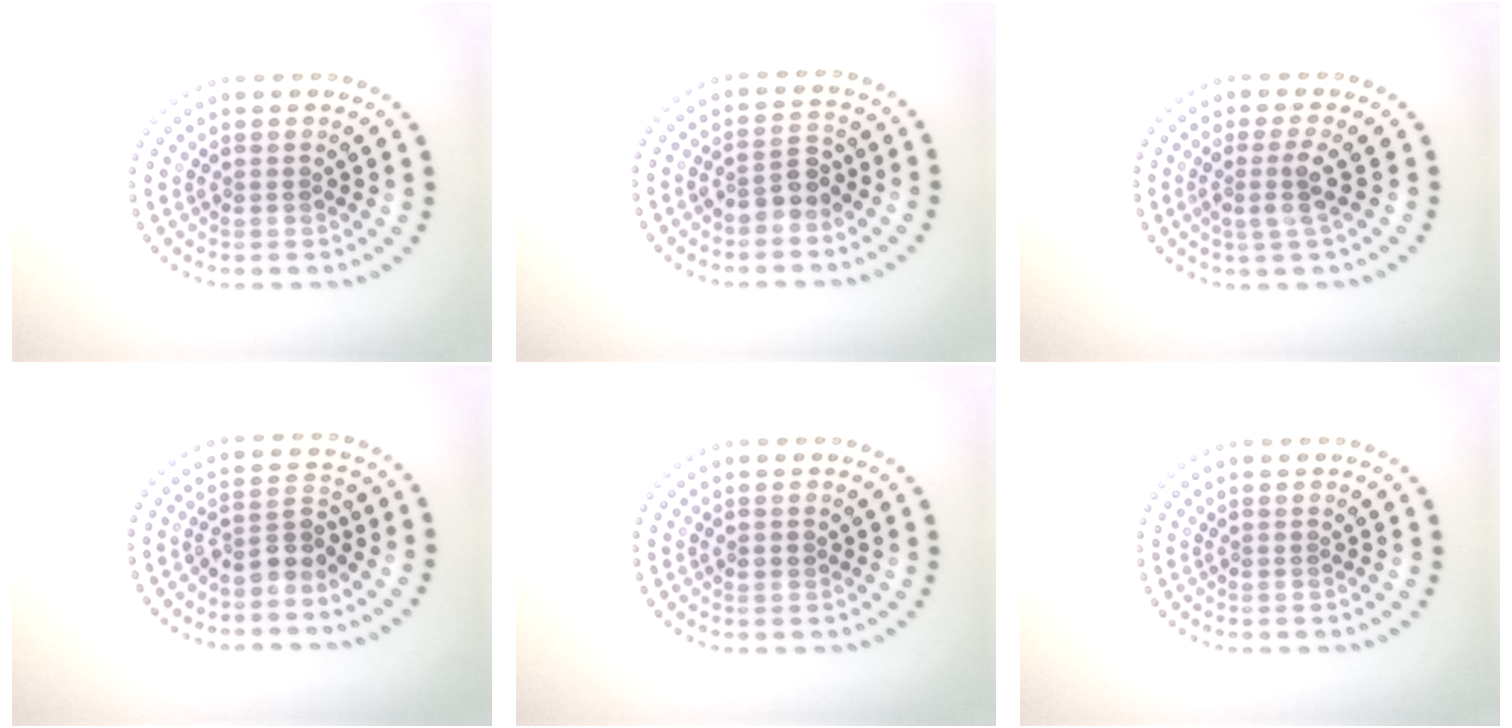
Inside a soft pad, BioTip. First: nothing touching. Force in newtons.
{"total": 2.6, "press": 2.4, "slide": 0.9}
{"total": 2.5, "press": 1.9, "slide": 1.6}
{"total": 2.8, "press": 2.1, "slide": 1.8}
{"total": 1.1, "press": 1.1, "slide": 0.1}
{"total": 0.0}